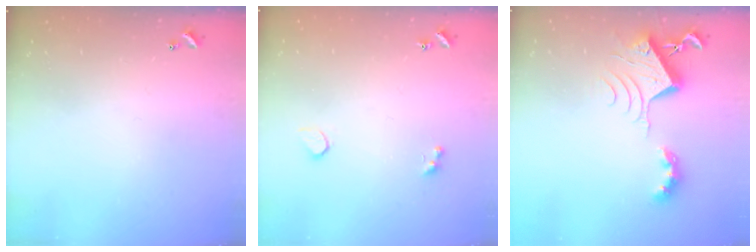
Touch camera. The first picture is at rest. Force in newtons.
{"total": 2.6, "press": 2.2, "slide": 1.2}
{"total": 9.5, "press": 9.4, "slide": 1.1}